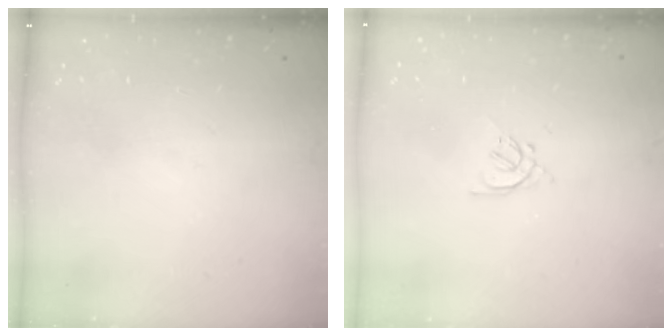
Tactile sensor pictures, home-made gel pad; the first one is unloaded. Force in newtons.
{"total": 2.0, "press": 1.9, "slide": 0.5}